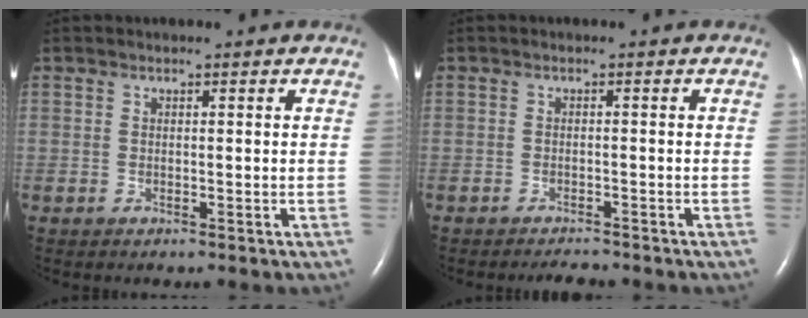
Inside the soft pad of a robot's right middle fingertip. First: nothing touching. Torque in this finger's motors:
{"motor_torque": [-0.09, -0.04, 0.00, 0.00]}